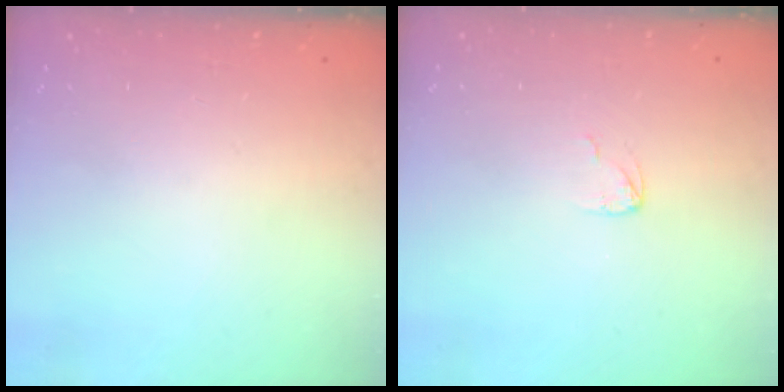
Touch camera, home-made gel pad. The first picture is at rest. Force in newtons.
{"total": 3.0, "press": 2.9, "slide": 0.3}